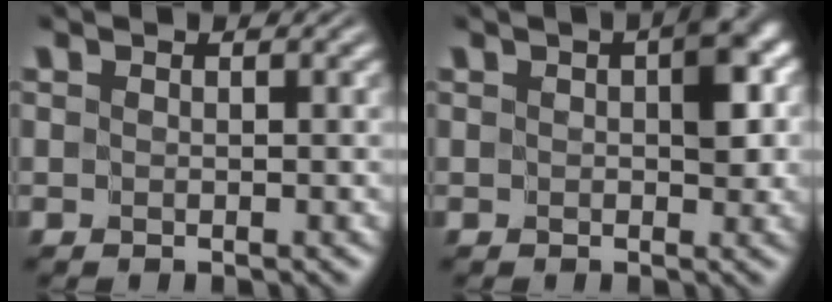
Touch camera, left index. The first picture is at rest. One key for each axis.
{"total": 3.7, "fx": 0.4, "fy": 2.0, "fz": 3.0, "tx": -0.034, "ty": 0.004, "tz": 0.001}